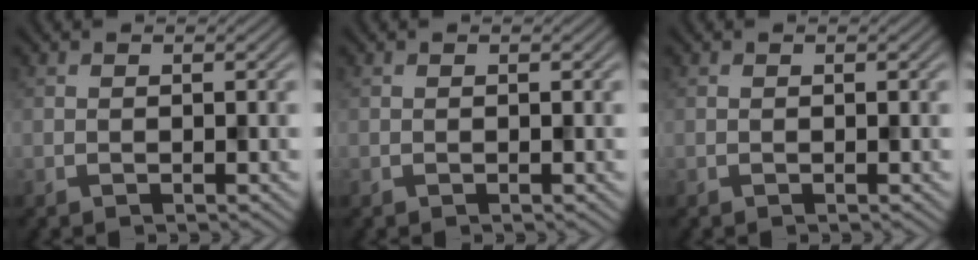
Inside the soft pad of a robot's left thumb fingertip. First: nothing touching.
{"total": 0.0}
{"total": 0.0}